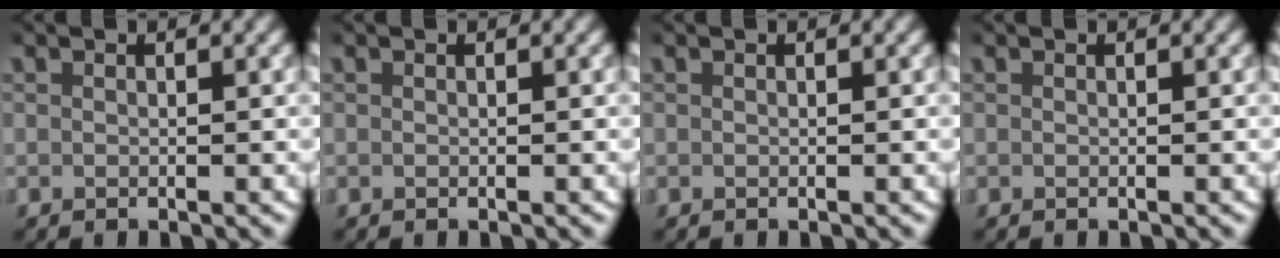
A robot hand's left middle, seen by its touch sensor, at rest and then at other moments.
{"total": 0.0}
{"total": 0.0}
{"total": 0.0}